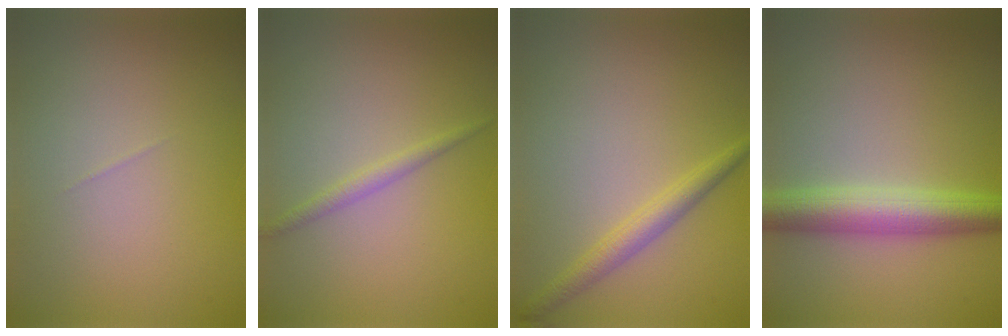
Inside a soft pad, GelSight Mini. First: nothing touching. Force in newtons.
{"total": 1.3, "press": 1.3, "slide": 0.0}
{"total": 2.3, "press": 2.3, "slide": 0.2}
{"total": 5.2, "press": 5.2, "slide": 0.2}